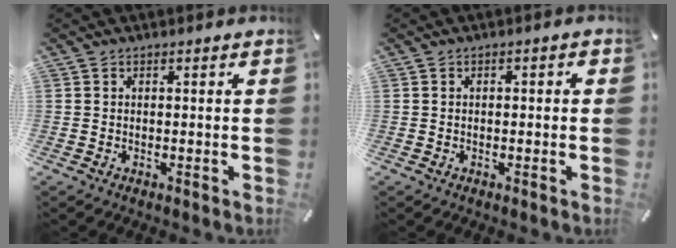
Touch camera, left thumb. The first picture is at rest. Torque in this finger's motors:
{"motor_torque": [-0.18, -0.24, -0.05, 0.00, -0.01]}